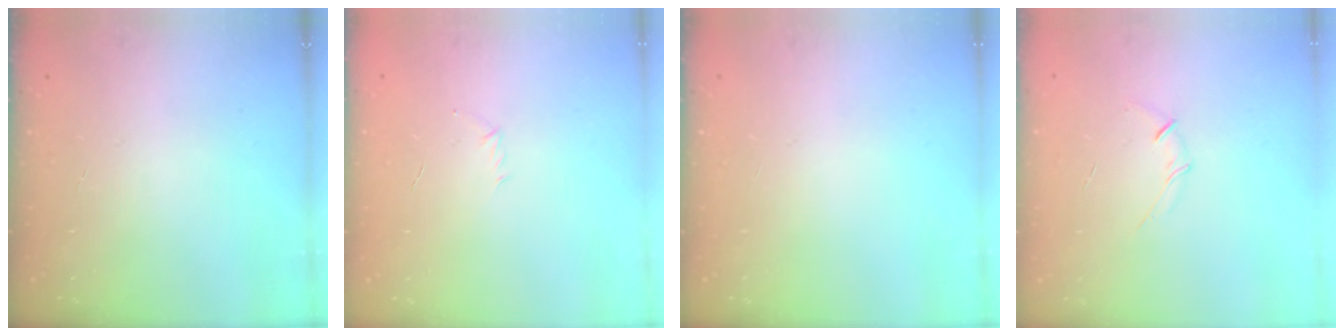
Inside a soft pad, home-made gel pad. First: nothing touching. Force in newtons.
{"total": 2.9, "press": 2.8, "slide": 0.7}
{"total": 0.0}
{"total": 4.1, "press": 4.0, "slide": 0.9}